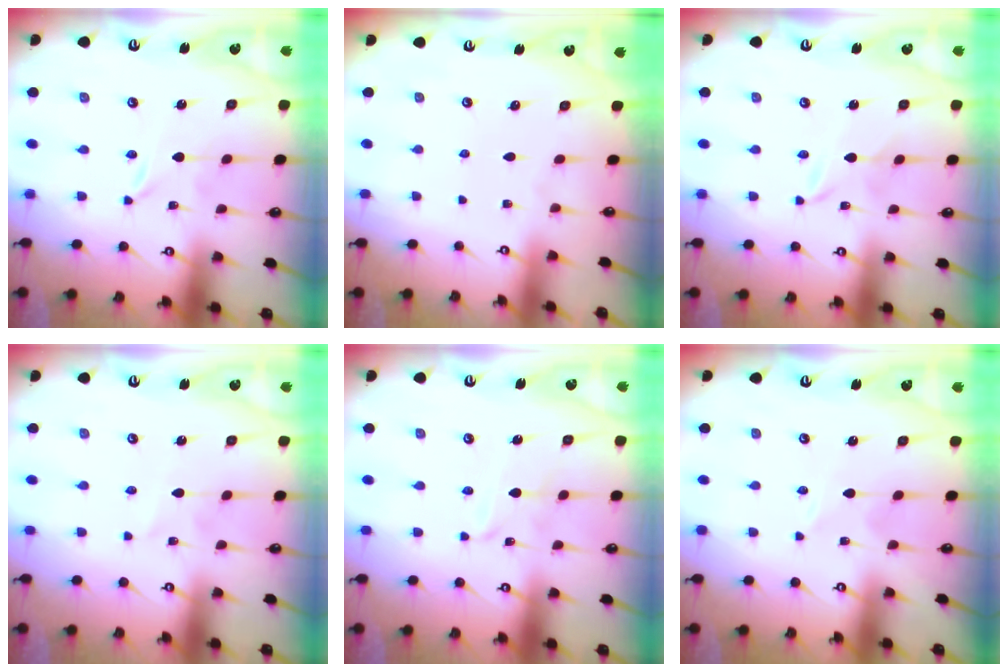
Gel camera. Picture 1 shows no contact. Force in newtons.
{"total": 0.0}
{"total": 1.7, "press": 1.7, "slide": 0.2}
{"total": 2.0, "press": 2.0, "slide": 0.2}
{"total": 4.0, "press": 4.0, "slide": 0.2}
{"total": 1.6, "press": 1.6, "slide": 0.2}